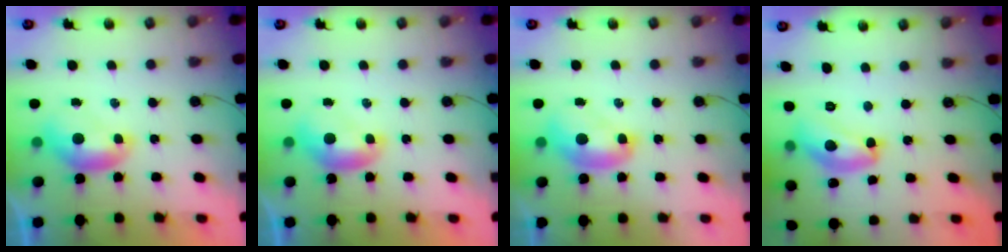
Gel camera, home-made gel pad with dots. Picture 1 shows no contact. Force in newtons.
{"total": 0.0}
{"total": 2.0, "press": 2.0, "slide": 0.0}
{"total": 10.4, "press": 10.4, "slide": 0.7}